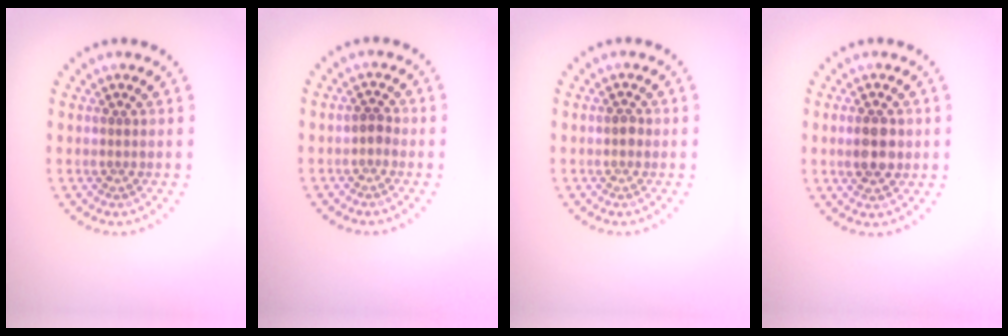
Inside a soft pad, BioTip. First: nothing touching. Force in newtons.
{"total": 0.8, "press": 0.8, "slide": 0.3}
{"total": 0.9, "press": 0.9, "slide": 0.0}
{"total": 3.0, "press": 3.0, "slide": 0.3}